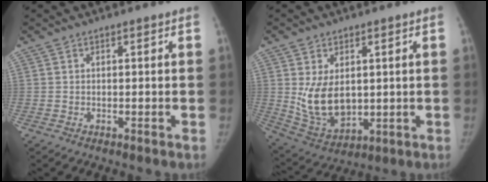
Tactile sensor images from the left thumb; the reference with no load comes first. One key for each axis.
{"total": 11.2, "fx": 1.2, "fy": 7.5, "fz": 8.3, "tx": -0.125, "ty": -0.018, "tz": 0.046}